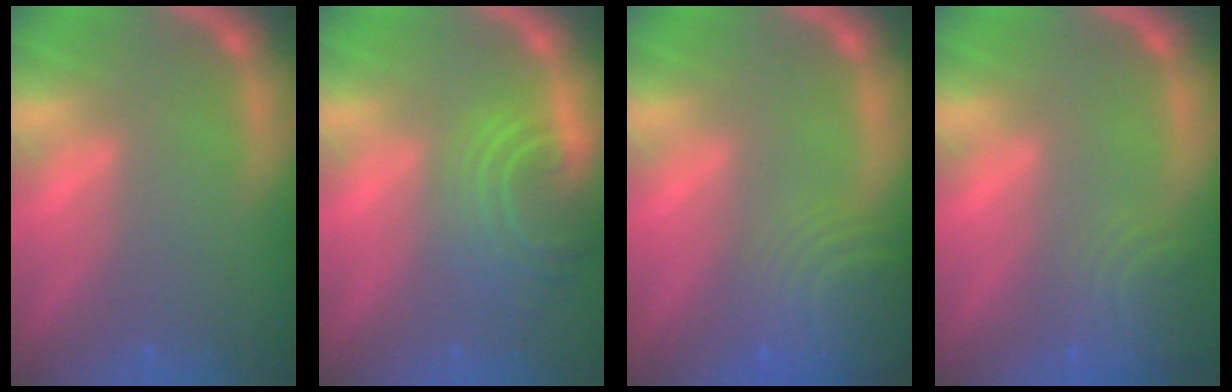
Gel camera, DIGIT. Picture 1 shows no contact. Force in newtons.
{"total": 6.6}
{"total": 8.5}
{"total": 4.5}